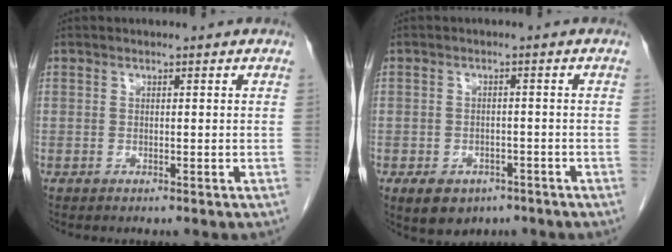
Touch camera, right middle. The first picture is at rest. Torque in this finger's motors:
{"motor_torque": [0.46, -0.40, 0.20, 0.03]}